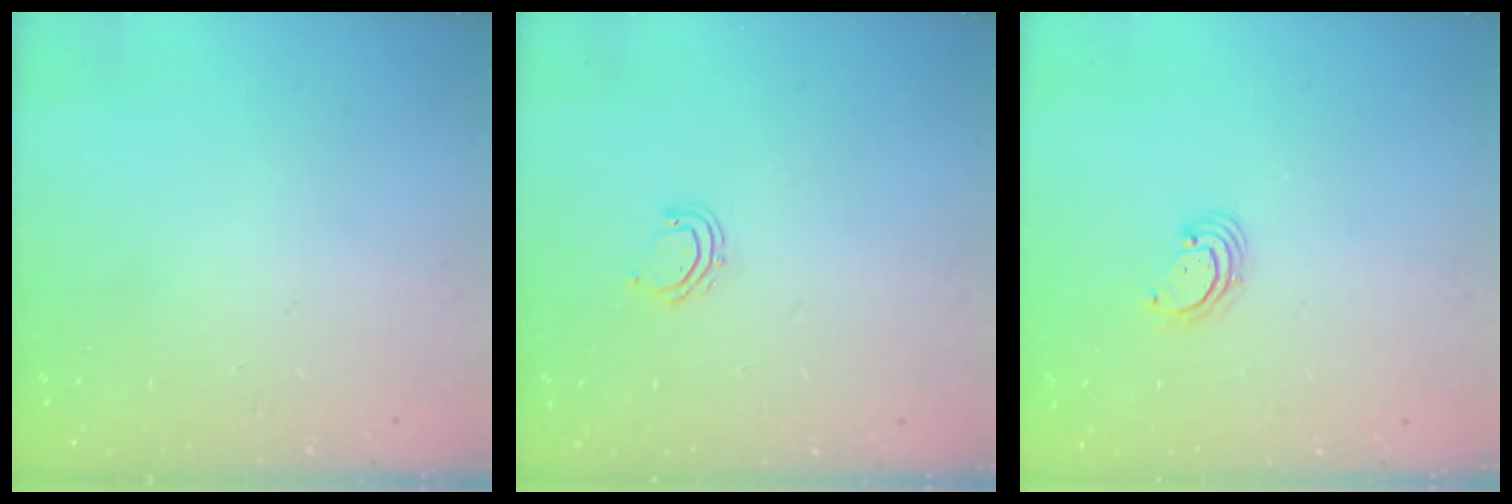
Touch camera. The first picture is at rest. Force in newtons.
{"total": 5.9, "press": 5.8, "slide": 1.3}
{"total": 2.8, "press": 2.8, "slide": 0.3}